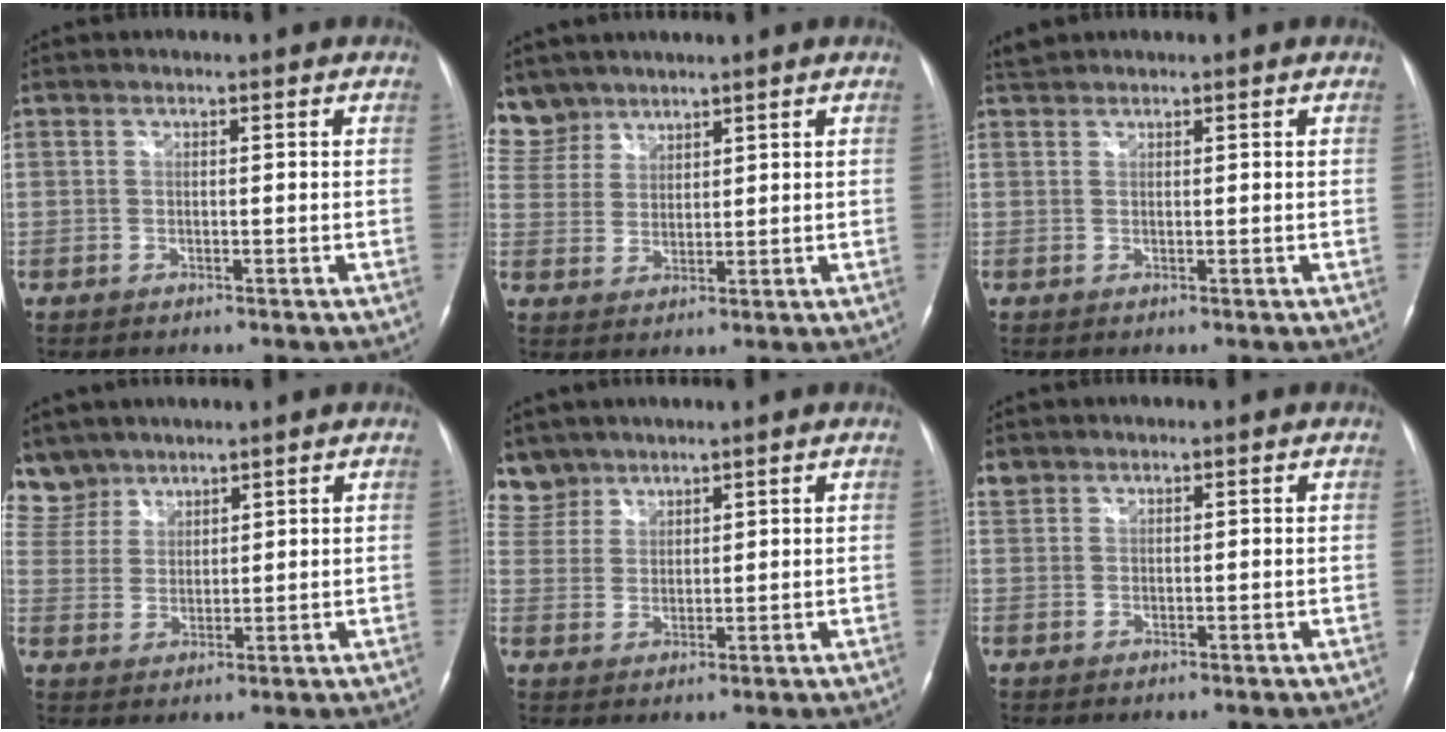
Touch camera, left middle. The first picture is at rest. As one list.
[{"total": 6.7, "force": [5.7, 3.5, -0.3], "torque": [0.006, 0.009, 0.121]}, {"total": 1.3, "force": [1.3, 0.1, 0.0], "torque": [-0.010, 0.013, 0.031]}, {"total": 7.2, "force": [6.1, 3.8, -0.2], "torque": [0.003, 0.010, 0.130]}, {"total": 5.8, "force": [4.9, 3.1, -0.4], "torque": [0.013, 0.008, 0.104]}, {"total": 1.6, "force": [1.3, 1.0, 0.0], "torque": [0.001, 0.012, 0.024]}]